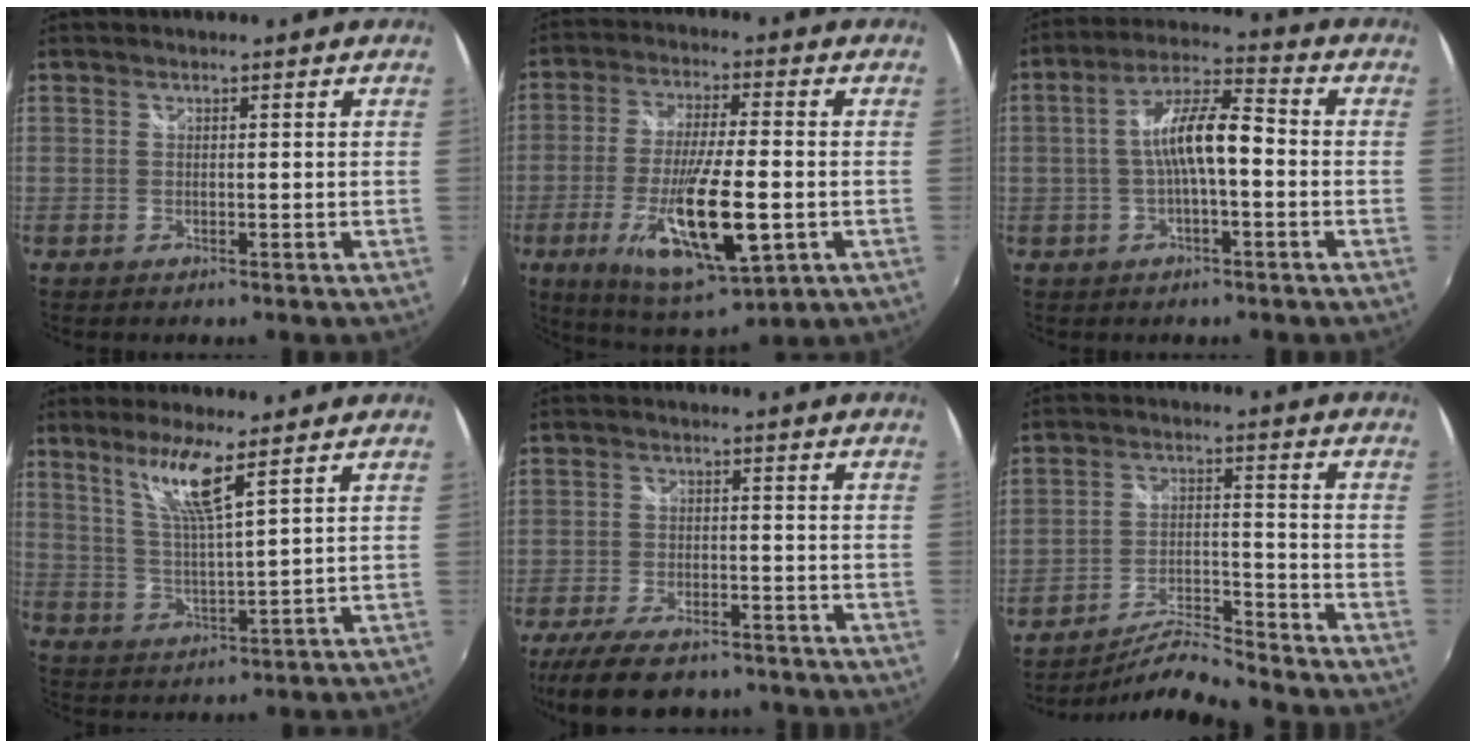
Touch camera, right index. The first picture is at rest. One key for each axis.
{"total": 18.1, "fx": -5.3, "fy": 4.5, "fz": 16.7, "tx": -0.322, "ty": -0.039, "tz": -0.085}
{"total": 9.3, "fx": -1.2, "fy": 2.3, "fz": 8.9, "tx": -0.172, "ty": 0.021, "tz": -0.020}
{"total": 8.0, "fx": 5.1, "fy": -0.2, "fz": 6.1, "tx": -0.117, "ty": -0.004, "tz": 0.103}
{"total": 14.1, "fx": -11.2, "fy": 5.2, "fz": 7.0, "tx": -0.155, "ty": -0.029, "tz": -0.177}
{"total": 9.1, "fx": -8.9, "fy": -0.7, "fz": 1.8, "tx": -0.045, "ty": 0.009, "tz": -0.157}